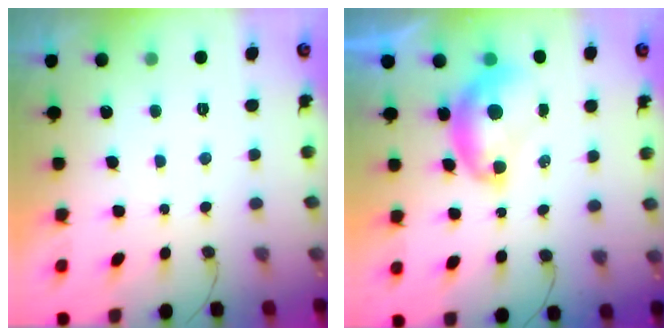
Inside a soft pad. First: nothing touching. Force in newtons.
{"total": 8.0, "press": 7.9, "slide": 1.1}